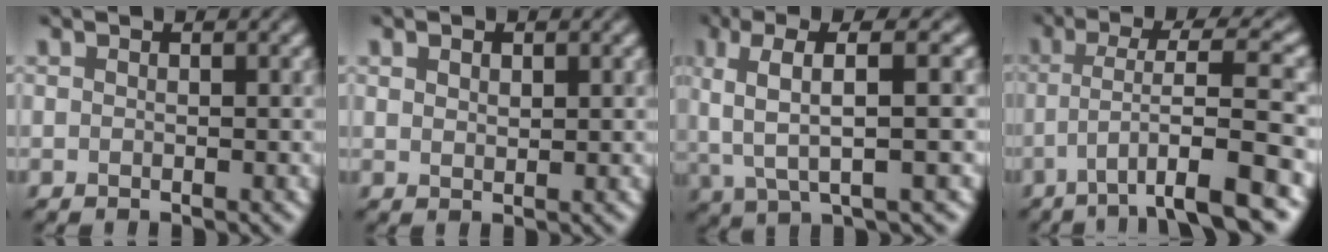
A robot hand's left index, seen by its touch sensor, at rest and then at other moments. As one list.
[{"total": 1.1, "force": [0.6, 0.6, 0.7], "torque": [-0.011, 0.003, 0.014]}, {"total": 6.6, "force": [1.9, 1.6, 6.1], "torque": [-0.114, 0.014, 0.034]}, {"total": 7.8, "force": [-2.5, 1.1, 7.3], "torque": [-0.114, 0.021, -0.040]}]